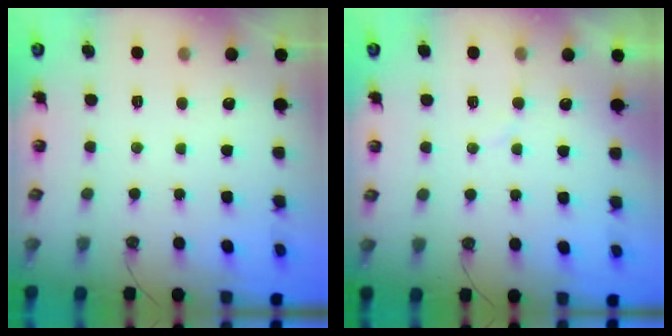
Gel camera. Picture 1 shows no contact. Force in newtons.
{"total": 3.0, "press": 3.0, "slide": 0.2}